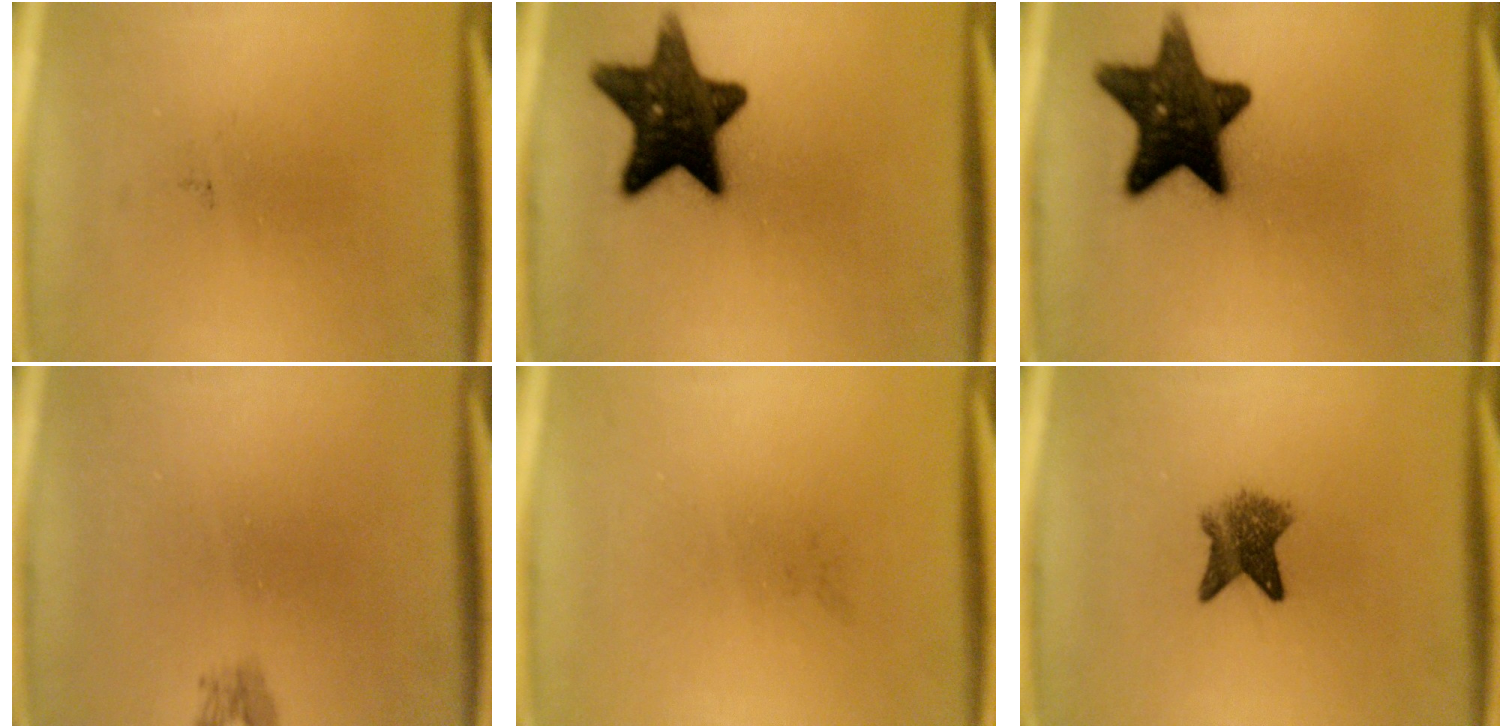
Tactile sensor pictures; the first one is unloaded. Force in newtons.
{"total": 15.0}
{"total": 15.0}
{"total": 1.1}
{"total": 0.0}
{"total": 4.9}